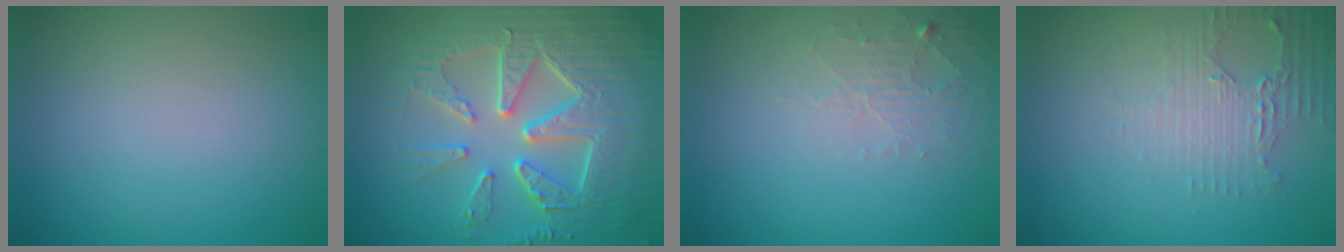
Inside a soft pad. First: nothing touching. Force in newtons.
{"total": 9.1, "press": 6.5, "slide": 6.3}
{"total": 1.9, "press": 1.9, "slide": 0.3}
{"total": 2.7, "press": 2.4, "slide": 1.3}